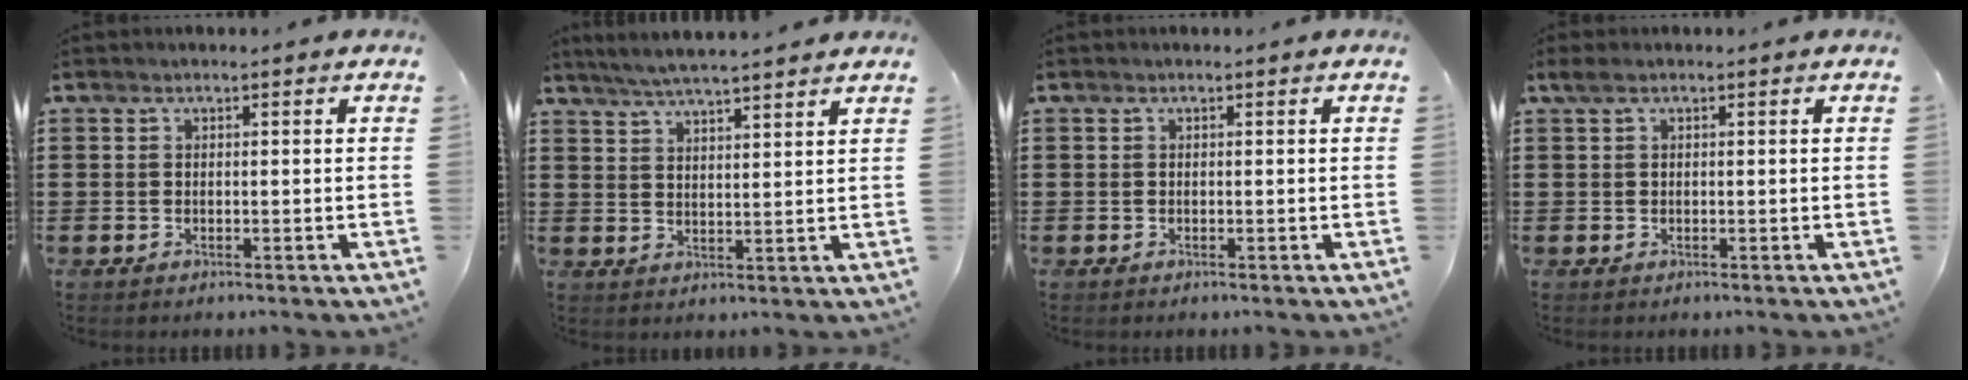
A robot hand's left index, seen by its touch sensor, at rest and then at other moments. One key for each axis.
{"total": 4.3, "fx": 4.1, "fy": -0.3, "fz": 1.5, "tx": -0.041, "ty": -0.015, "tz": 0.072}
{"total": 0.0}
{"total": 0.9, "fx": 0.2, "fy": 0.3, "fz": 0.8, "tx": -0.016, "ty": 0.002, "tz": 0.004}